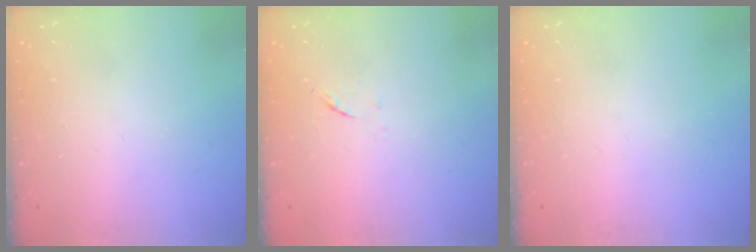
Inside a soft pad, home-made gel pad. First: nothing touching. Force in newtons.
{"total": 4.8, "press": 4.7, "slide": 1.0}
{"total": 0.0}